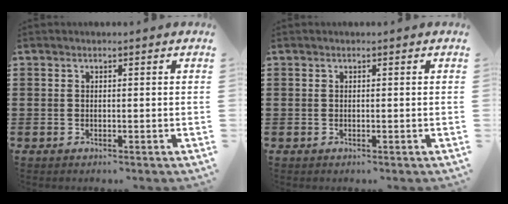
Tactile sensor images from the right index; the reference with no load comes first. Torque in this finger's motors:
{"motor_torque": [-0.04, 0.01, 0.00, 0.00]}